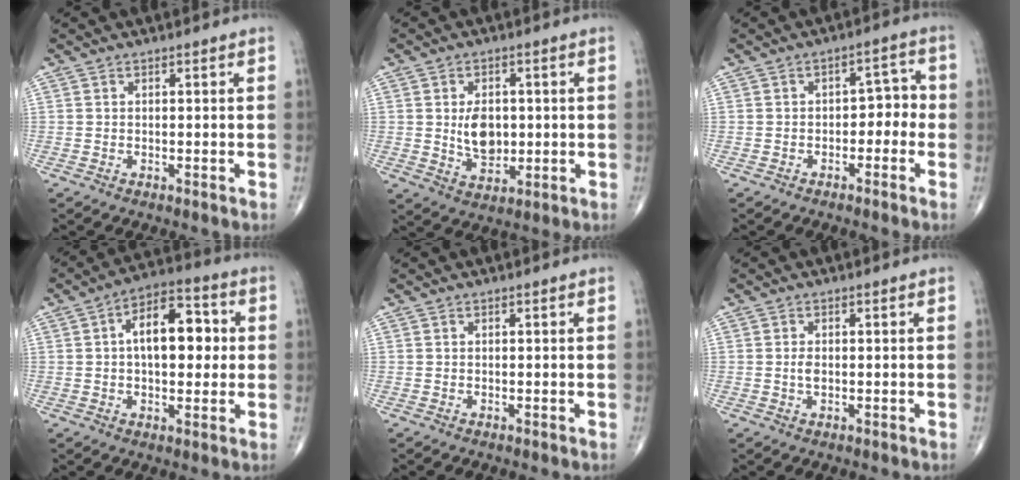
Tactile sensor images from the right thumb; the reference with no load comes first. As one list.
[{"total": 7.4, "force": [0.4, 4.9, 5.5], "torque": [-0.073, -0.009, 0.015]}, {"total": 4.7, "force": [-1.4, 3.1, 3.3], "torque": [-0.016, 0.031, -0.028]}, {"total": 13.0, "force": [1.5, 7.1, 10.8], "torque": [-0.133, 0.021, 0.015]}, {"total": 0.0}, {"total": 1.5, "force": [-0.1, 0.8, 1.3], "torque": [-0.022, 0.000, -0.002]}]